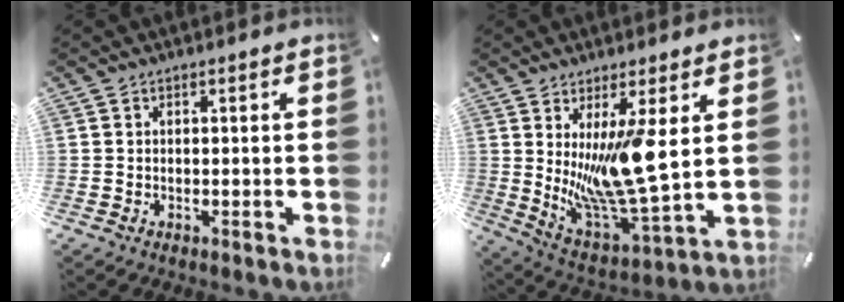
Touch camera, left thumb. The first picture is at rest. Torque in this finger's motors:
{"motor_torque": [1.84, 3.16, 1.65, -1.13, 0.26]}